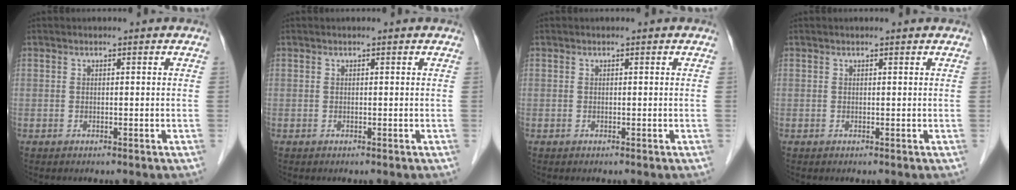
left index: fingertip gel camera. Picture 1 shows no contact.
{"total": 0.0}
{"total": 0.0}
{"total": 0.6, "force": [0.6, 0.0, 0.2], "torque": [-0.010, 0.001, 0.006]}